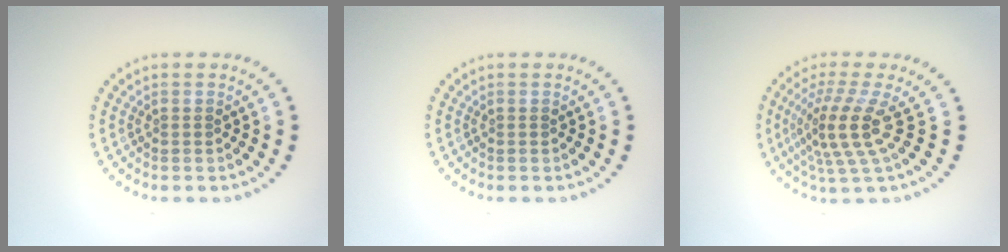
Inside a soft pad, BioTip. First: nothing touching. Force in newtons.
{"total": 0.0}
{"total": 4.5, "press": 3.2, "slide": 3.2}